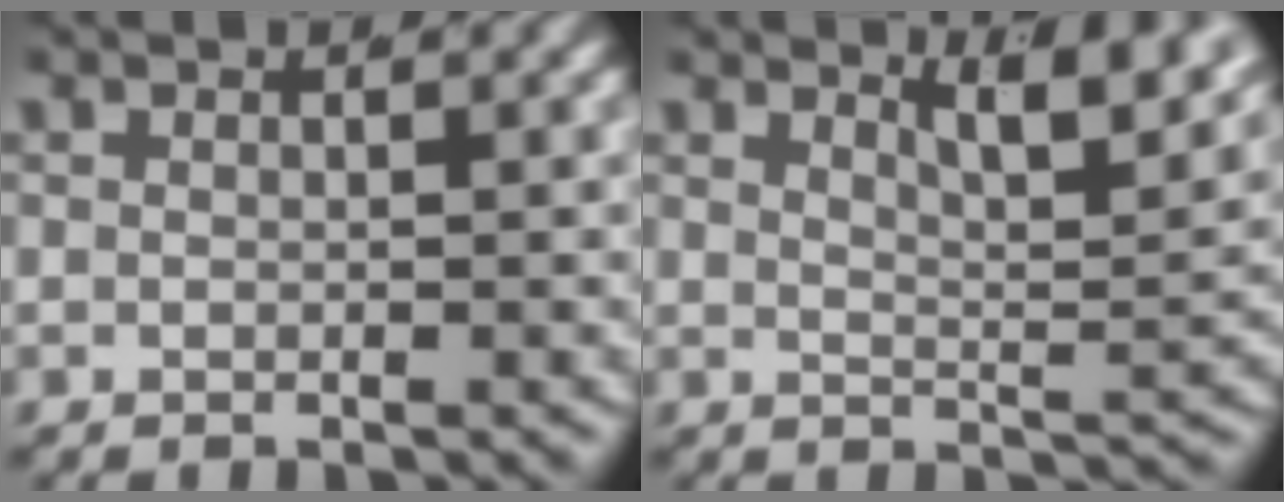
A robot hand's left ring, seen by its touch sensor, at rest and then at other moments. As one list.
[{"total": 5.5, "force": [3.8, 0.7, 3.9], "torque": [-0.051, -0.012, 0.062]}]